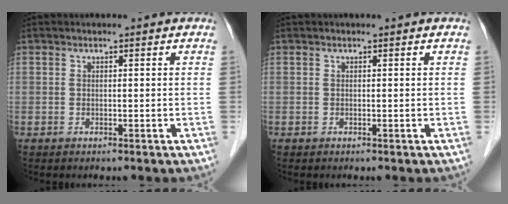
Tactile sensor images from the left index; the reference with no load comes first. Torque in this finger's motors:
{"motor_torque": [0.04, 0.00, 0.00, 0.00]}